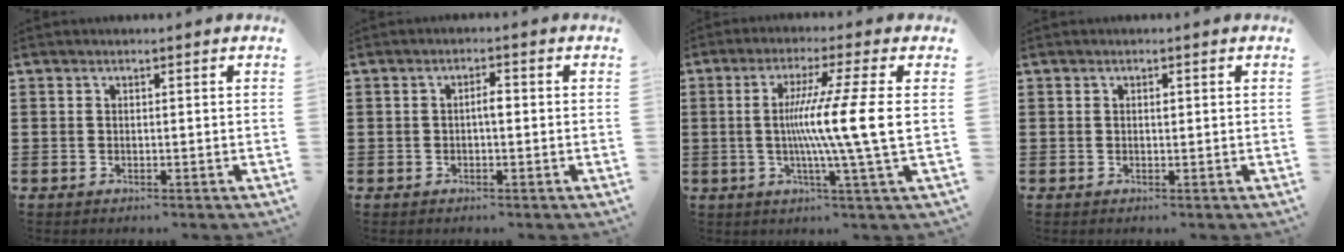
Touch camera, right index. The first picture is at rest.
{"total": 2.0, "force": [-0.2, 0.6, 1.9], "torque": [-0.035, 0.002, -0.004]}
{"total": 11.0, "force": [0.0, -1.4, 10.9], "torque": [-0.205, -0.015, -0.011]}
{"total": 0.7, "force": [0.2, 0.3, 0.6], "torque": [-0.012, 0.000, 0.004]}